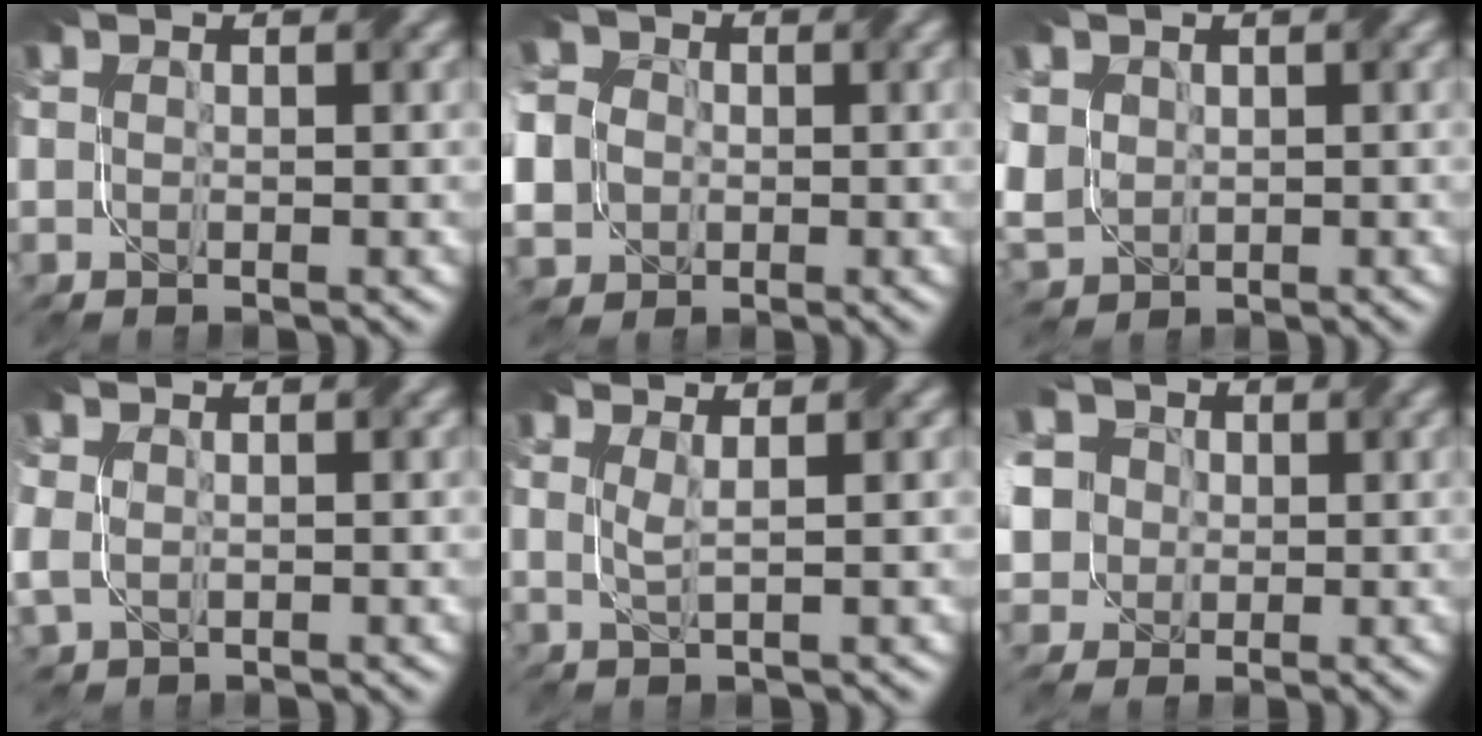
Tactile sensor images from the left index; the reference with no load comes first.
{"total": 11.8, "force": [-1.1, 10.3, 5.5], "torque": [-0.150, 0.000, -0.050]}
{"total": 4.8, "force": [0.5, 4.0, 2.6], "torque": [-0.096, 0.008, 0.010]}
{"total": 2.1, "force": [-0.1, 1.6, 1.4], "torque": [-0.041, -0.003, 0.001]}
{"total": 1.3, "force": [0.4, -0.4, 1.2], "torque": [-0.019, -0.005, 0.003]}
{"total": 11.1, "force": [2.4, 9.0, 5.9], "torque": [-0.145, 0.019, 0.010]}